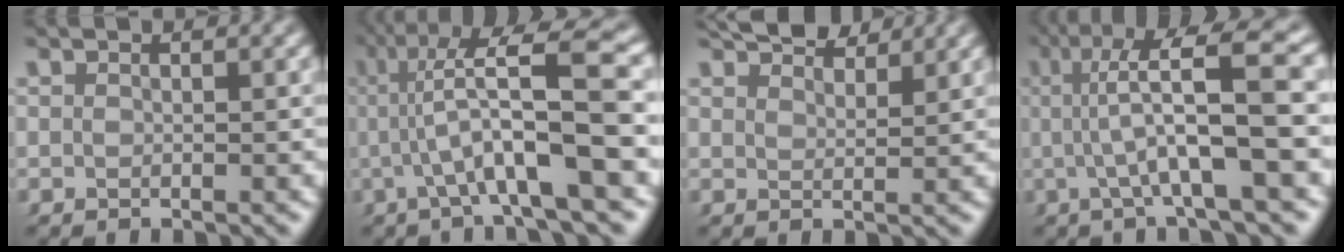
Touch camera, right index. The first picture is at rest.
{"total": 9.5, "force": [2.2, 2.6, 8.9], "torque": [-0.129, 0.027, 0.023]}
{"total": 4.8, "force": [4.3, 1.2, 1.9], "torque": [-0.020, 0.006, 0.068]}
{"total": 8.5, "force": [2.0, 2.1, 8.0], "torque": [-0.122, 0.026, 0.021]}